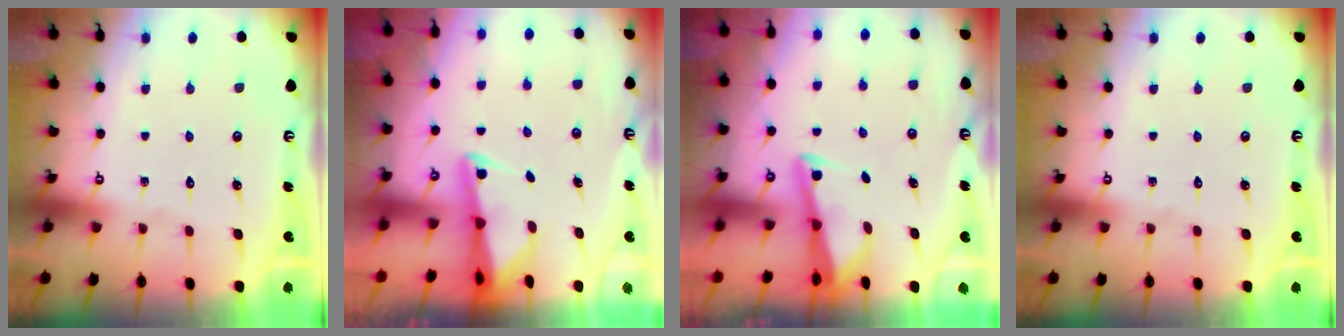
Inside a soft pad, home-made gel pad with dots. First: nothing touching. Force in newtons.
{"total": 2.4, "press": 2.3, "slide": 0.5}
{"total": 2.7, "press": 2.7, "slide": 0.2}
{"total": 0.0}